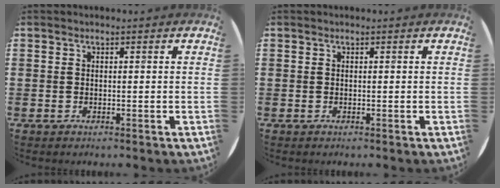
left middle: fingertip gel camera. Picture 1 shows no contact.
{"total": 0.0}